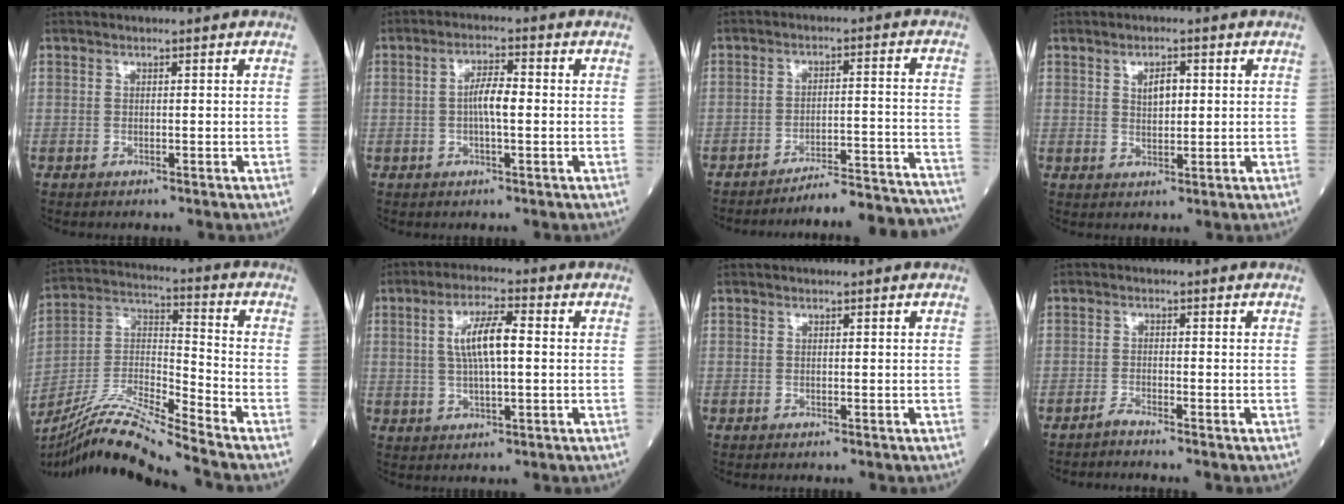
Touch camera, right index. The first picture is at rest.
{"total": 4.2, "force": [-0.3, 0.8, 4.1], "torque": [-0.078, 0.009, -0.008]}
{"total": 18.2, "force": [-17.9, -0.7, 3.3], "torque": [-0.003, 0.011, -0.228]}
{"total": 3.1, "force": [0.9, 1.4, 2.6], "torque": [-0.044, 0.000, 0.015]}
{"total": 14.9, "force": [-13.3, -1.6, 6.6], "torque": [-0.126, 0.005, -0.249]}
{"total": 7.4, "force": [1.0, 1.6, 7.2], "torque": [-0.140, 0.013, 0.018]}
{"total": 0.0}
{"total": 1.5, "force": [-1.5, -0.4, 0.1], "torque": [-0.003, -0.002, -0.029]}